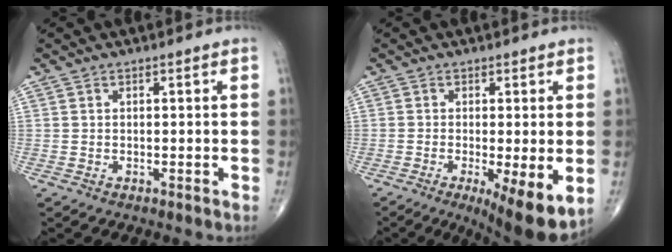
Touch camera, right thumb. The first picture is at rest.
{"total": 10.3, "force": [-3.1, 2.6, 9.4], "torque": [-0.143, -0.024, -0.043]}